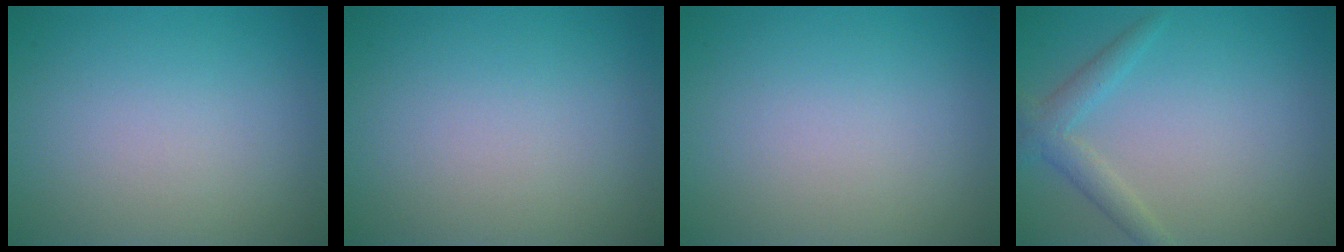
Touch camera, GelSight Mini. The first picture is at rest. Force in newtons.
{"total": 0.0}
{"total": 0.0}
{"total": 2.3, "press": 2.3, "slide": 0.2}